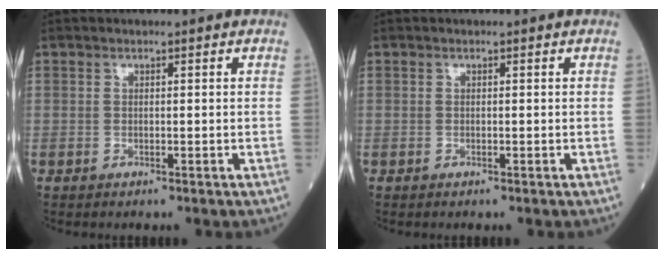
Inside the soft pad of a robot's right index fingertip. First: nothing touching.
{"total": 0.0}